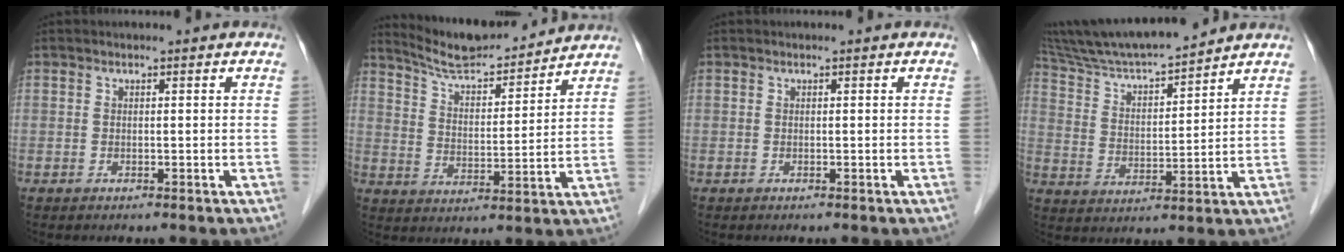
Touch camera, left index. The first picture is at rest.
{"total": 12.9, "force": [12.2, 1.3, 3.7], "torque": [-0.067, 0.007, 0.200]}
{"total": 0.0}
{"total": 14.5, "force": [13.3, 0.4, 5.8], "torque": [-0.109, 0.006, 0.234]}